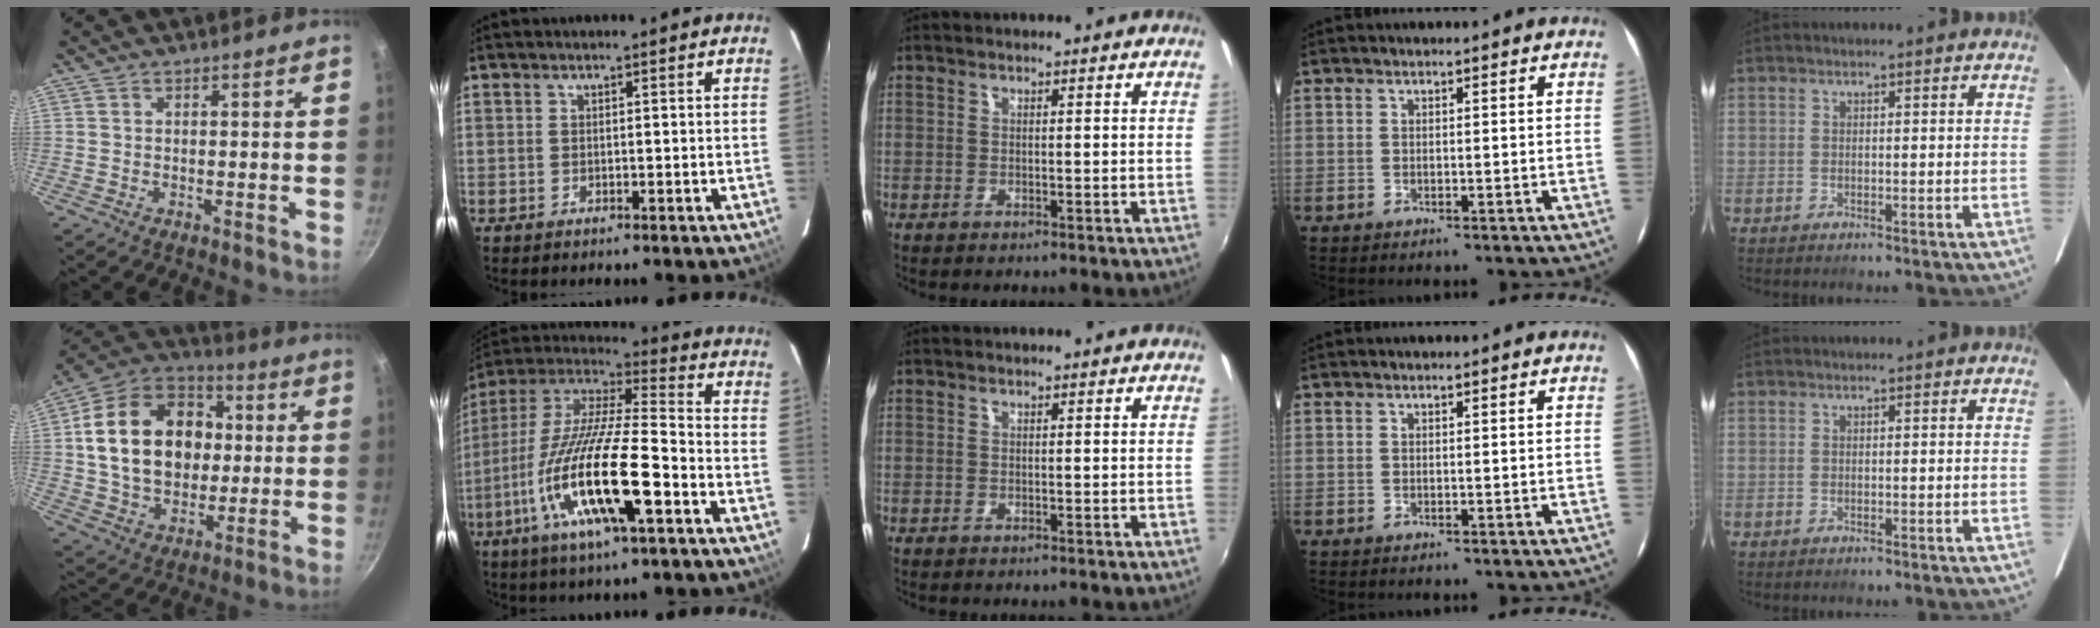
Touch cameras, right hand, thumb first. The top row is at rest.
{"thumb": {"total": 22.6, "force": [2.2, 17.0, 14.8], "torque": [-0.226, 0.027, 0.036]}, "index": {"total": 21.8, "force": [-8.9, 4.1, 19.4], "torque": [-0.369, -0.040, -0.174]}}